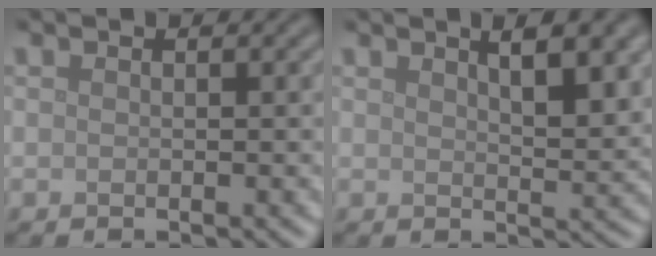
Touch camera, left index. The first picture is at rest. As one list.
[{"total": 4.5, "force": [2.3, 1.4, 3.5], "torque": [-0.041, 0.003, 0.034]}]